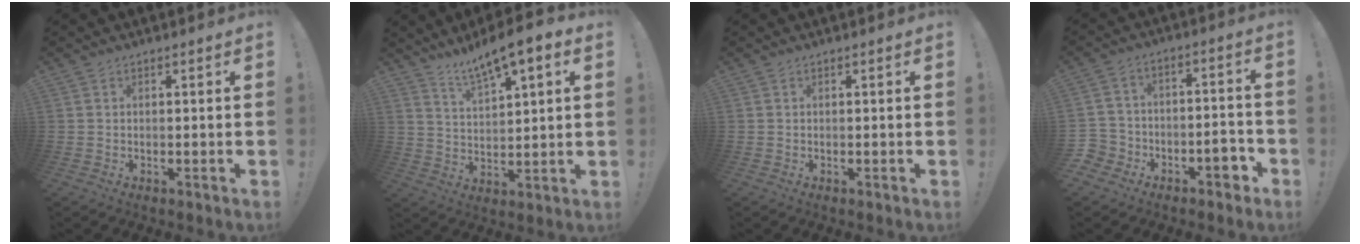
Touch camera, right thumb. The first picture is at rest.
{"total": 9.8, "force": [7.4, 2.4, 6.0], "torque": [-0.106, -0.043, 0.130]}
{"total": 0.0}
{"total": 9.2, "force": [-5.1, 6.9, 3.4], "torque": [-0.031, 0.047, -0.084]}